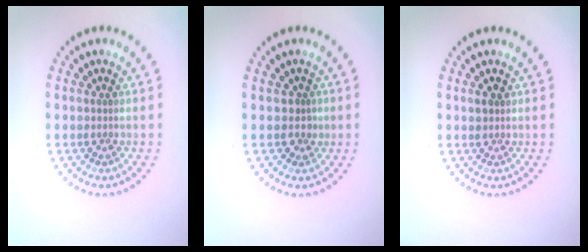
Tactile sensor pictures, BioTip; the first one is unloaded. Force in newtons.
{"total": 1.4, "press": 1.2, "slide": 0.8}
{"total": 1.1, "press": 1.1, "slide": 0.4}